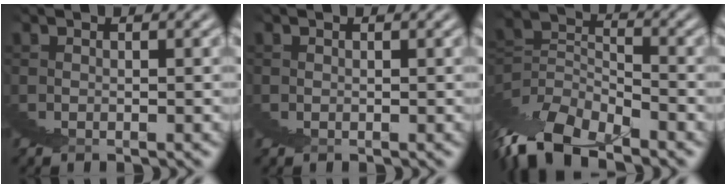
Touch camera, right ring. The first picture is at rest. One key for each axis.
{"total": 0.8, "fx": 0.4, "fy": 0.4, "fz": -0.5, "tx": 0.018, "ty": 0.000, "tz": 0.004}
{"total": 4.7, "fx": 0.0, "fy": 1.7, "fz": 4.3, "tx": -0.059, "ty": 0.006, "tz": -0.003}